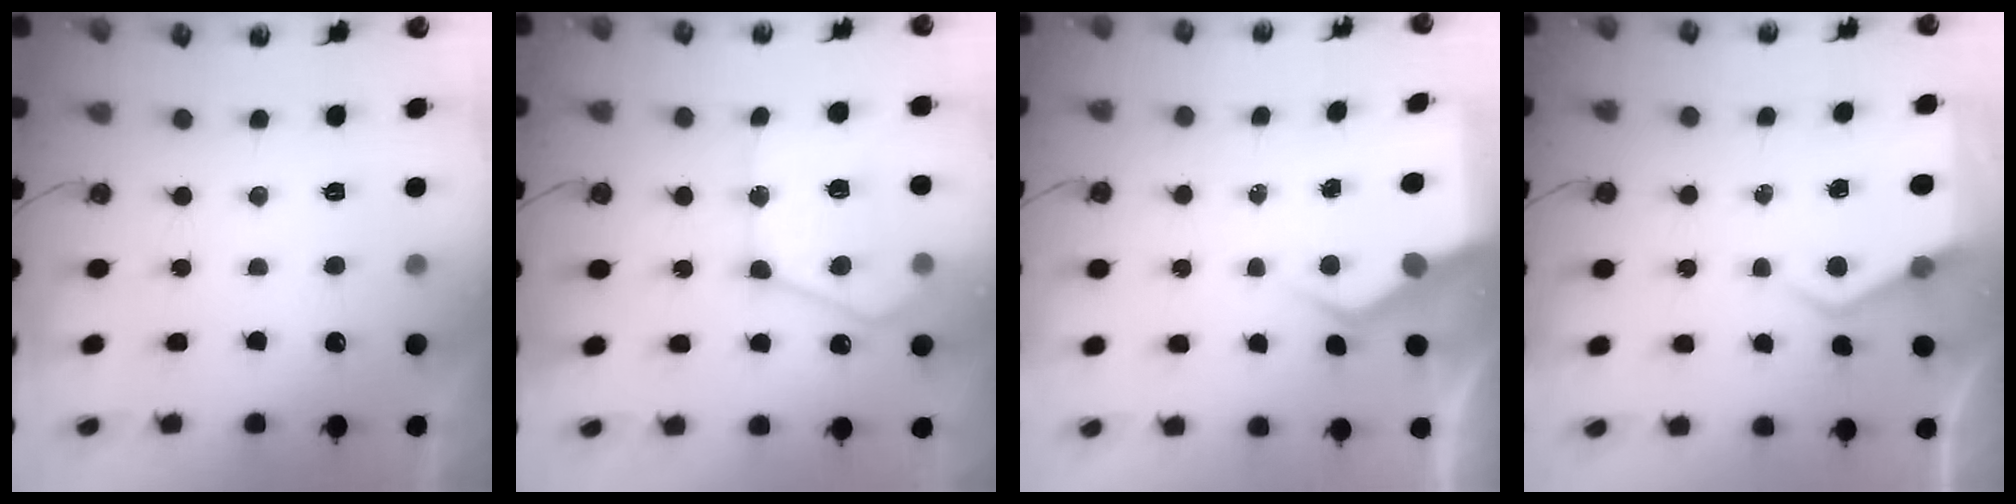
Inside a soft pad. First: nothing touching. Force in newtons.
{"total": 18.3, "press": 18.2, "slide": 2.2}
{"total": 5.8, "press": 5.7, "slide": 0.6}
{"total": 7.1, "press": 7.1, "slide": 0.7}